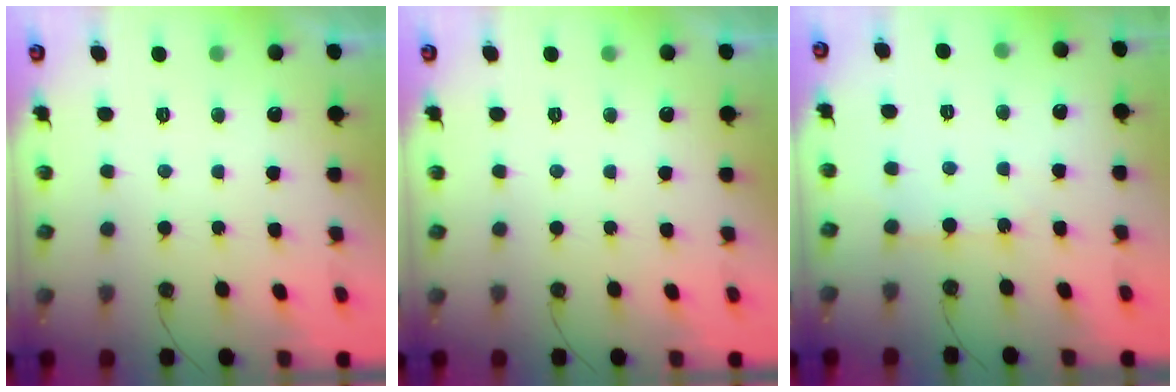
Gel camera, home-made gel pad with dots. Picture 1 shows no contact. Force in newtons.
{"total": 0.0}
{"total": 3.8, "press": 3.7, "slide": 0.2}